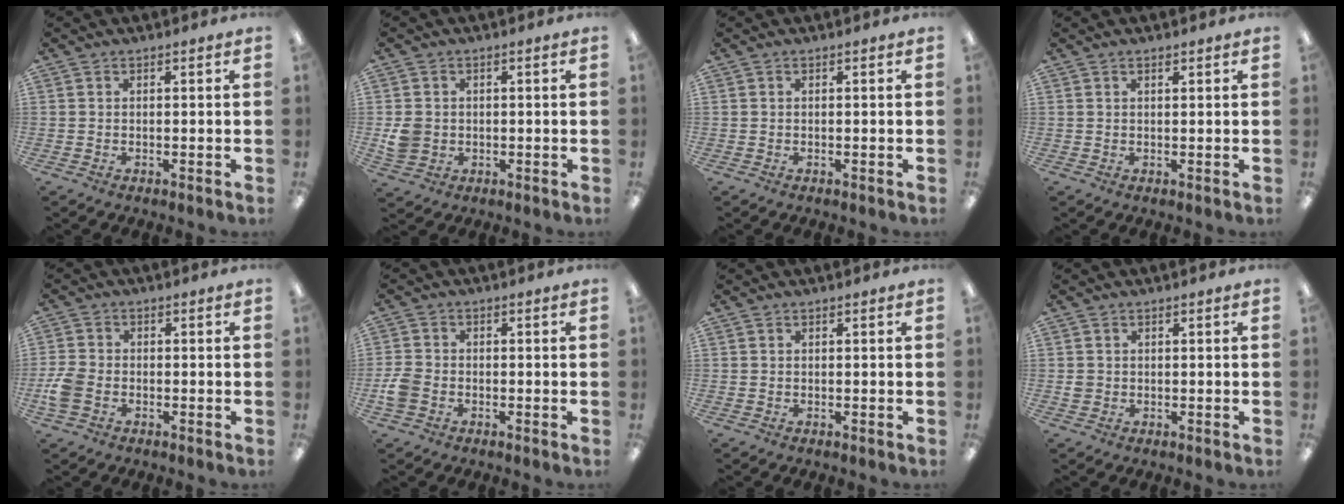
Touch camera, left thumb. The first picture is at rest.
{"total": 4.9, "force": [-0.1, 4.5, 1.9], "torque": [-0.021, 0.005, 0.001]}
{"total": 0.0}
{"total": 1.0, "force": [0.8, 0.3, 0.5], "torque": [-0.004, -0.003, 0.013]}
{"total": 5.8, "force": [-1.8, 4.2, 3.6], "torque": [-0.075, 0.010, -0.031]}
{"total": 4.8, "force": [-1.6, 3.7, 2.6], "torque": [-0.053, 0.010, -0.030]}
{"total": 0.0}
{"total": 1.5, "force": [0.2, 1.5, 0.3], "torque": [-0.007, 0.005, 0.001]}